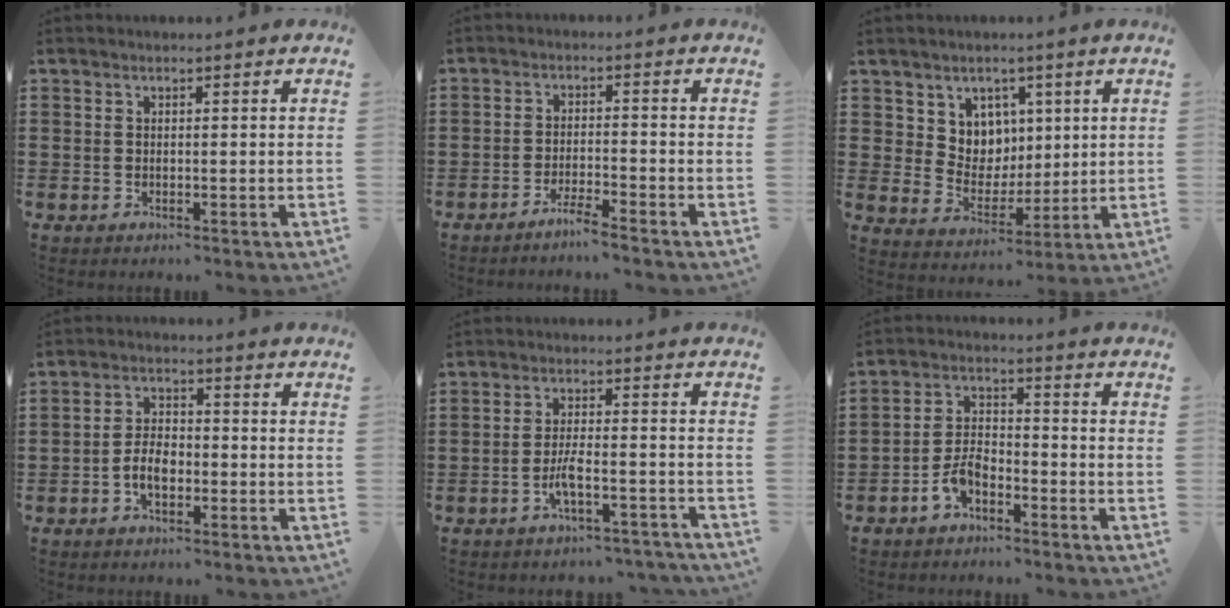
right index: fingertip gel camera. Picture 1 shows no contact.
{"total": 2.9, "force": [-2.7, -0.5, 1.1], "torque": [-0.026, -0.002, -0.053]}
{"total": 6.5, "force": [3.6, 5.4, 0.5], "torque": [-0.040, -0.014, 0.069]}
{"total": 4.7, "force": [-1.7, 2.3, 3.7], "torque": [-0.093, -0.003, -0.039]}
{"total": 4.6, "force": [-3.2, 0.7, 3.2], "torque": [-0.070, -0.002, -0.065]}
{"total": 4.9, "force": [-3.1, 2.4, 3.0], "torque": [-0.072, 0.005, -0.064]}